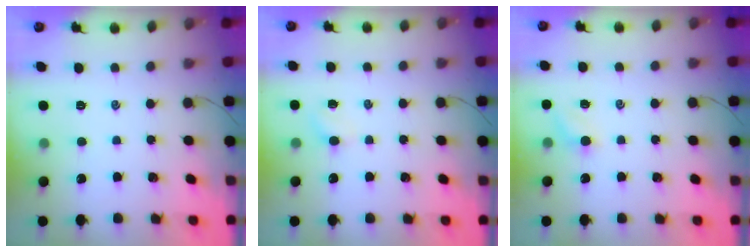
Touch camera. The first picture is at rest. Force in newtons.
{"total": 1.6, "press": 1.5, "slide": 0.6}
{"total": 3.5, "press": 3.3, "slide": 1.0}